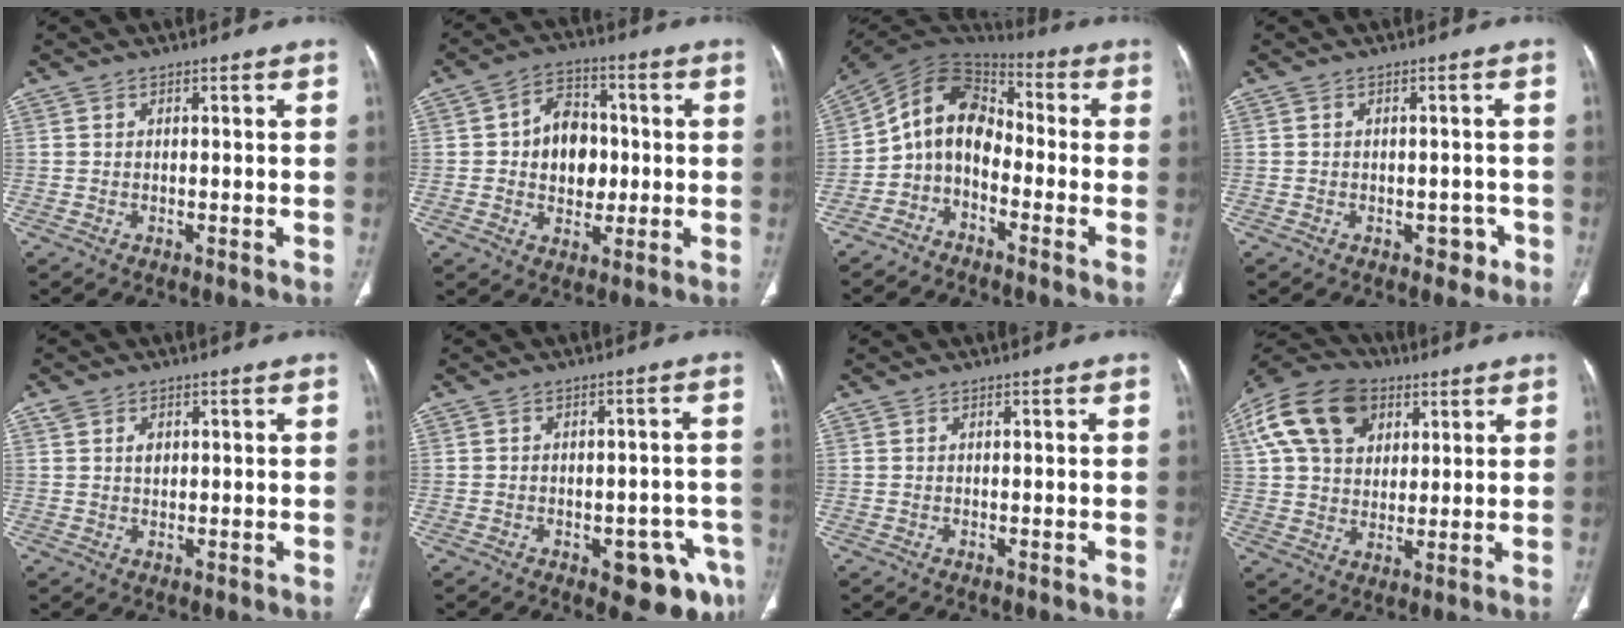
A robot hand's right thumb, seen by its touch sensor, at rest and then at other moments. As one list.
[{"total": 10.4, "force": [0.2, 7.9, 6.8], "torque": [-0.065, 0.014, 0.001]}, {"total": 11.2, "force": [-3.0, 8.1, 7.2], "torque": [-0.107, 0.078, -0.073]}, {"total": 2.6, "force": [-1.2, 2.0, 1.2], "torque": [0.005, 0.010, -0.012]}, {"total": 2.1, "force": [0.7, 1.5, 1.3], "torque": [-0.017, -0.001, 0.013]}, {"total": 10.2, "force": [-5.0, 4.5, 7.7], "torque": [-0.059, 0.024, -0.056]}, {"total": 0.0}, {"total": 17.5, "force": [6.8, 12.6, 10.2], "torque": [-0.185, 0.004, 0.113]}]